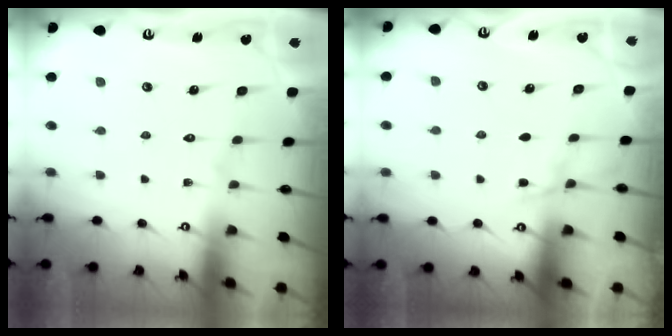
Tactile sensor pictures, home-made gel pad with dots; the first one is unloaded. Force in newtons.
{"total": 3.0, "press": 3.0, "slide": 0.5}